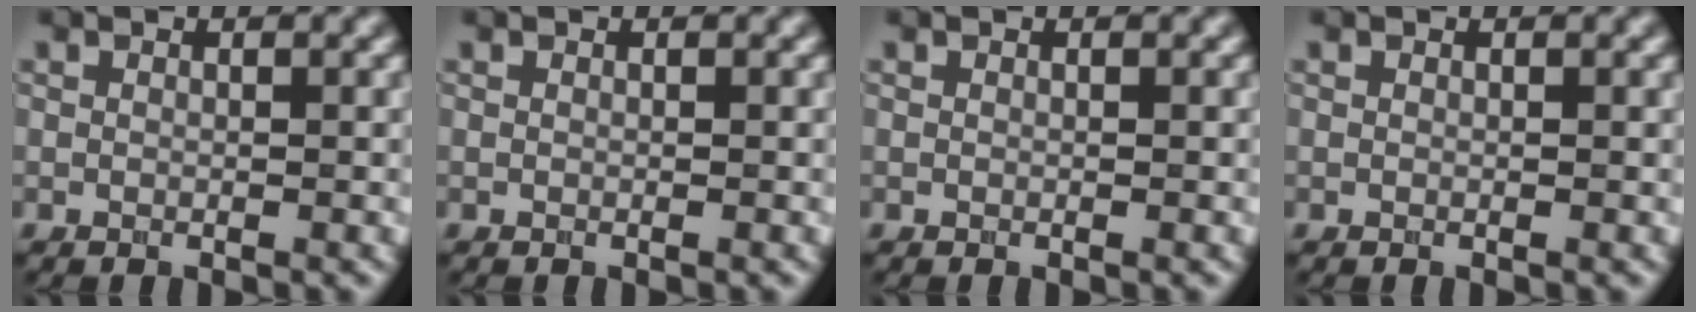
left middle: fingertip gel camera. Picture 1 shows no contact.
{"total": 0.0}
{"total": 0.0}
{"total": 0.0}